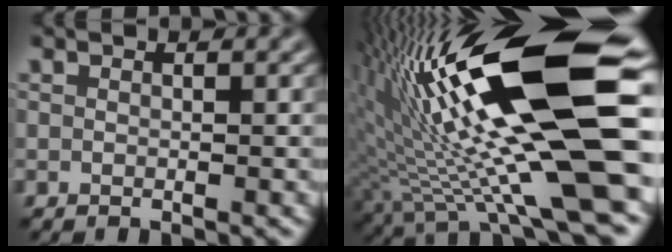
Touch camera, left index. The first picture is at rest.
{"total": 19.3, "force": [1.4, 4.9, 18.6], "torque": [-0.333, 0.018, 0.019]}